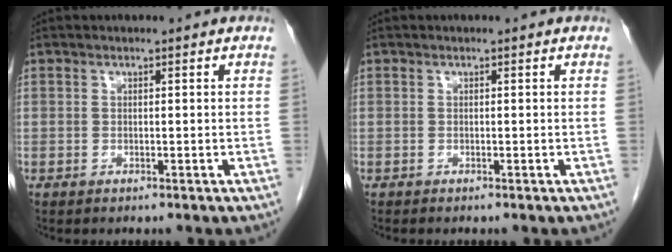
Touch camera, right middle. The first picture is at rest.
{"total": 0.0}